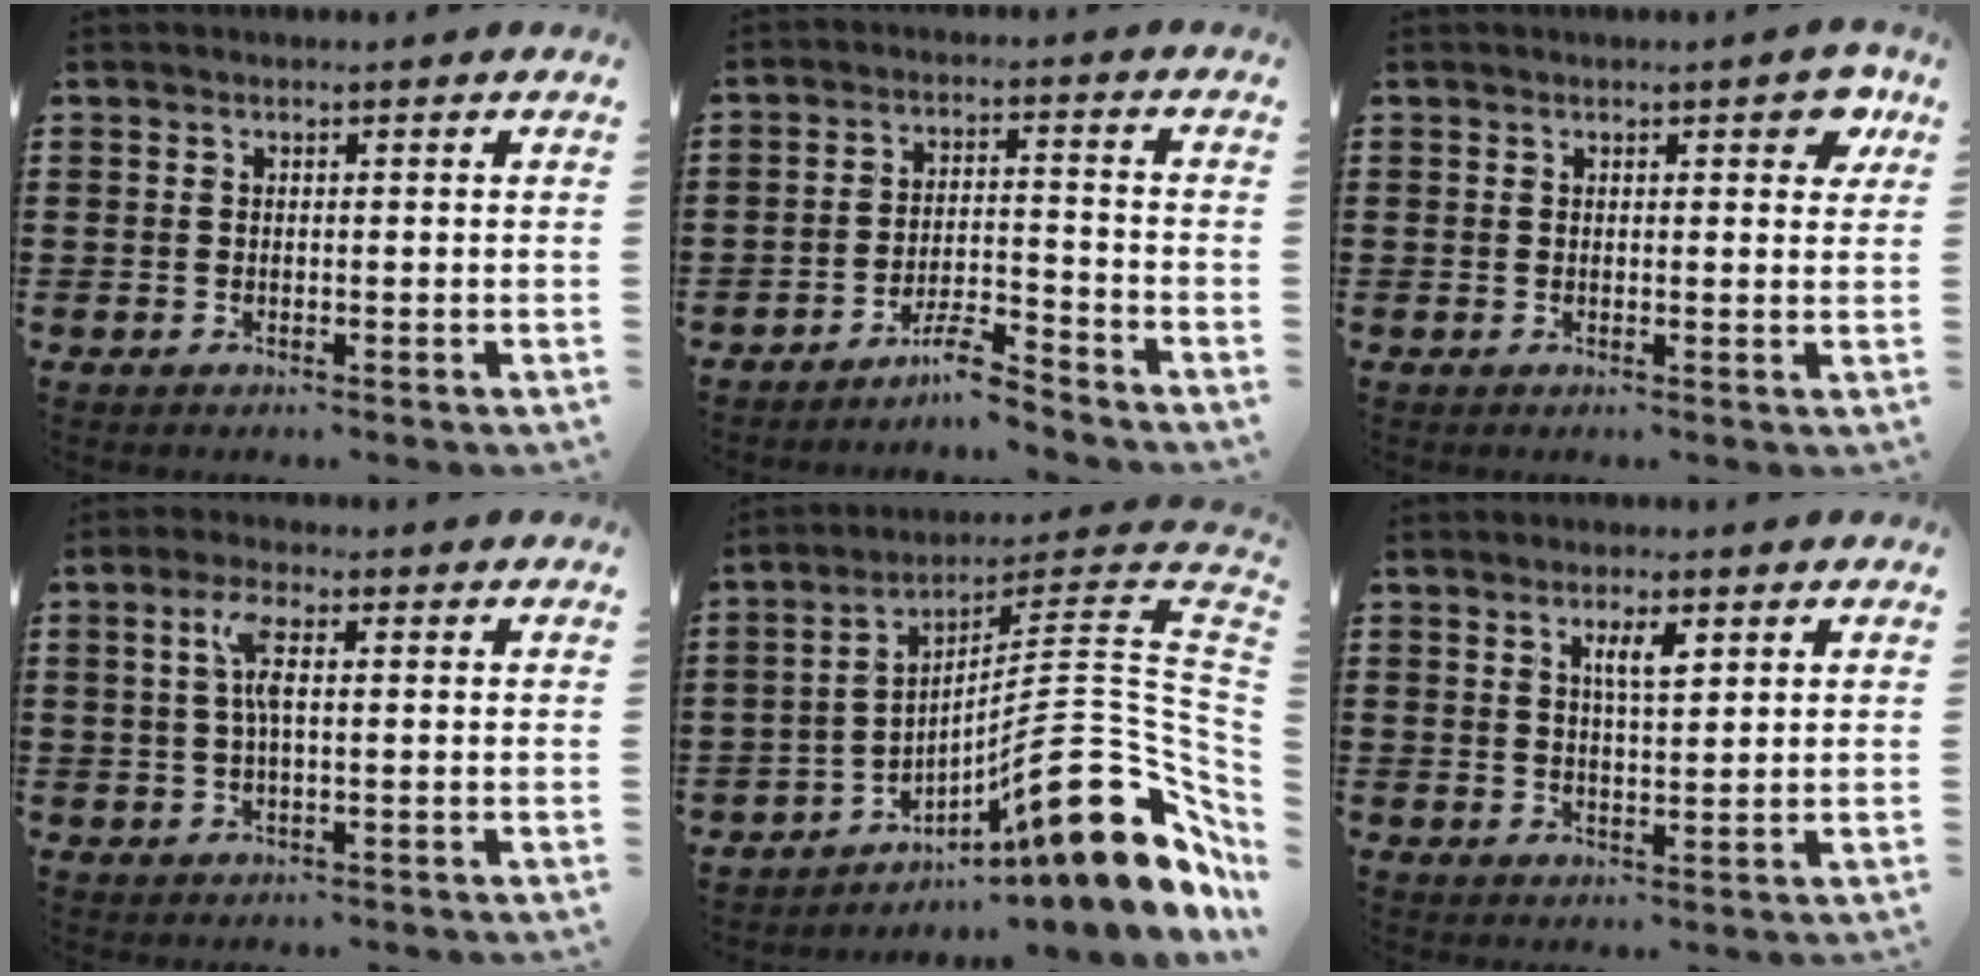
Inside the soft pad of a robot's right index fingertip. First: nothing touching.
{"total": 5.4, "force": [-4.9, 0.5, 2.3], "torque": [-0.047, 0.002, -0.094]}
{"total": 2.9, "force": [1.5, 1.1, 2.2], "torque": [-0.023, 0.000, 0.019]}
{"total": 4.7, "force": [0.7, 1.4, 4.4], "torque": [-0.102, 0.002, 0.004]}
{"total": 18.9, "force": [-7.1, 4.4, 16.9], "torque": [-0.260, -0.002, -0.124]}
{"total": 3.4, "force": [1.6, 0.9, 2.9], "torque": [-0.054, 0.001, 0.024]}